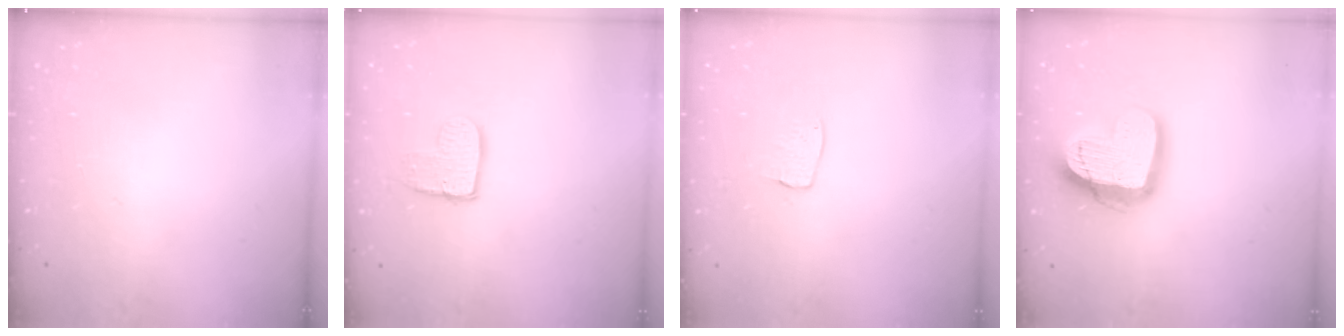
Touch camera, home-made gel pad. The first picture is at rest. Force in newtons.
{"total": 9.0, "press": 9.0, "slide": 0.7}
{"total": 5.0, "press": 5.0, "slide": 0.3}
{"total": 18.4, "press": 18.3, "slide": 1.6}